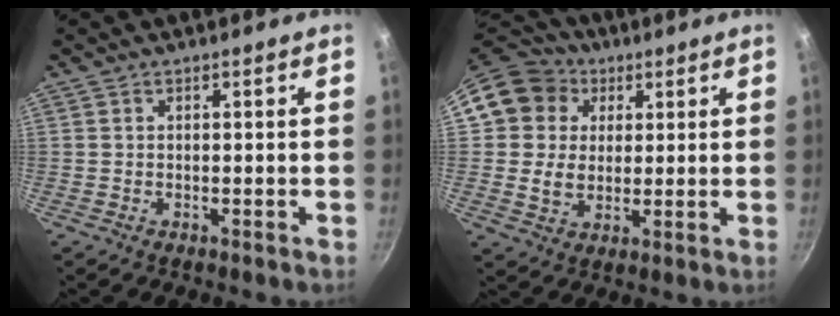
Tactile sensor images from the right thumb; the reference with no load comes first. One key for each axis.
{"total": 12.8, "fx": 4.7, "fy": 11.1, "fz": 4.3, "tx": -0.055, "ty": 0.007, "tz": 0.073}